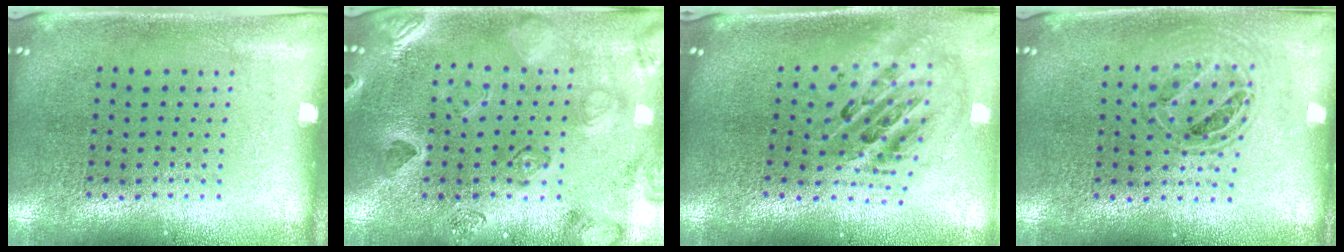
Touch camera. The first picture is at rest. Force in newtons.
{"total": 2.5, "press": 2.4, "slide": 0.9}
{"total": 2.5, "press": 1.7, "slide": 1.8}
{"total": 0.8, "press": 0.8, "slide": 0.1}